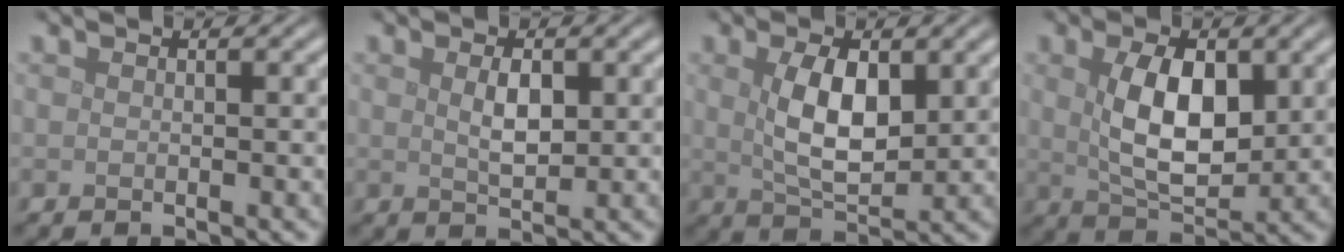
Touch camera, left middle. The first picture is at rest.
{"total": 2.3, "force": [0.6, 1.0, 2.0], "torque": [-0.041, -0.002, 0.015]}
{"total": 5.4, "force": [1.1, 2.6, 4.6], "torque": [-0.093, -0.002, 0.025]}
{"total": 6.6, "force": [1.1, 3.5, 5.5], "torque": [-0.104, -0.003, 0.027]}